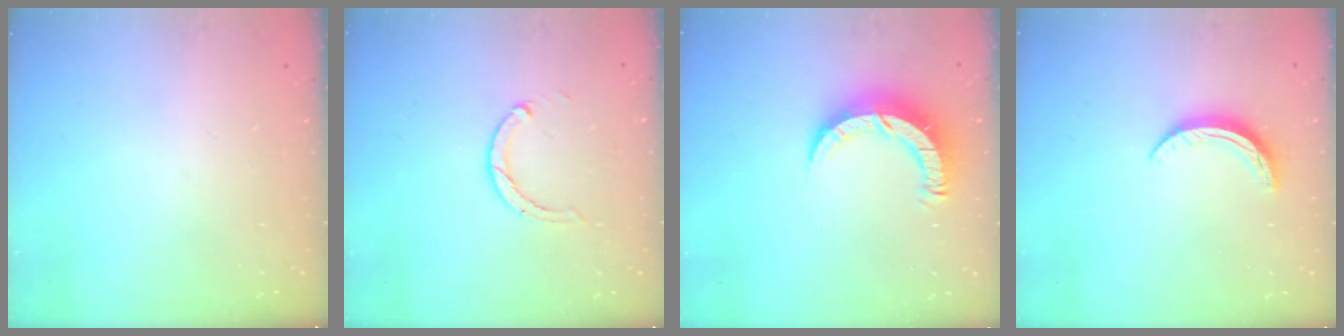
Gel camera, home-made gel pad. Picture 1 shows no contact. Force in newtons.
{"total": 1.9, "press": 1.9, "slide": 0.2}
{"total": 9.4, "press": 9.4, "slide": 0.7}
{"total": 6.3, "press": 6.3, "slide": 0.6}